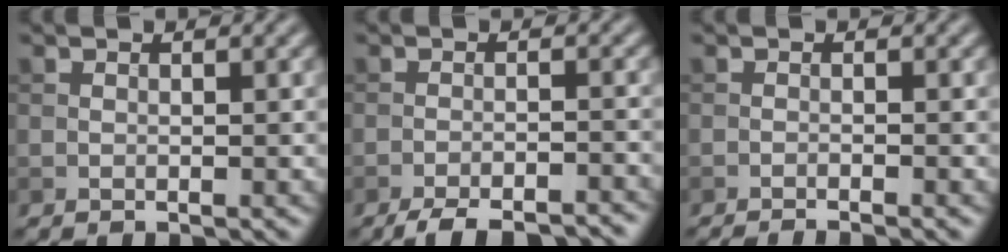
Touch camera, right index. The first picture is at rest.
{"total": 6.7, "force": [-6.0, 1.3, 2.6], "torque": [-0.044, -0.009, -0.083]}
{"total": 2.2, "force": [-1.8, 0.3, 1.3], "torque": [-0.015, 0.002, -0.035]}